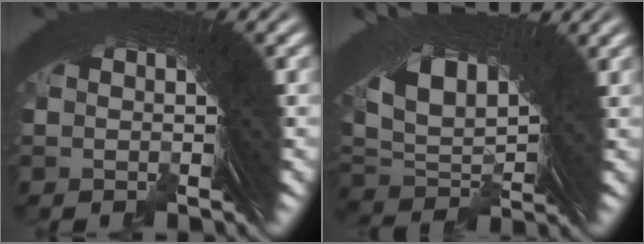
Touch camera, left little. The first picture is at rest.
{"total": 10.0, "force": [4.9, 5.9, 6.4], "torque": [-0.145, -0.005, 0.088]}